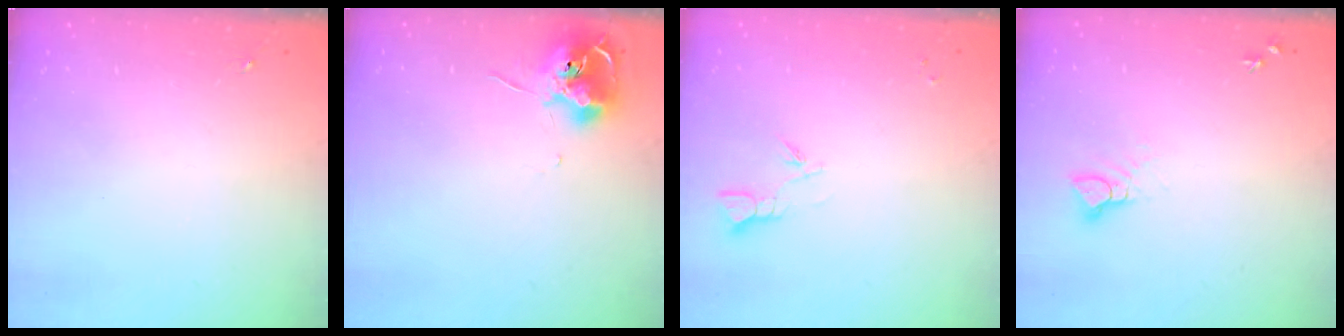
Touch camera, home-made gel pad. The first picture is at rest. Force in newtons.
{"total": 11.1, "press": 11.0, "slide": 0.6}
{"total": 3.3, "press": 3.3, "slide": 0.4}
{"total": 3.7, "press": 3.7, "slide": 0.3}